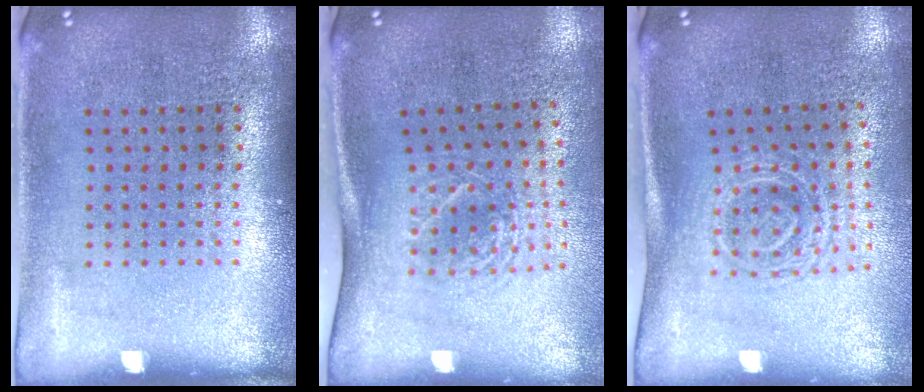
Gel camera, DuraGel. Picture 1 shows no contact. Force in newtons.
{"total": 1.8, "press": 1.3, "slide": 1.2}
{"total": 1.7, "press": 1.3, "slide": 1.1}